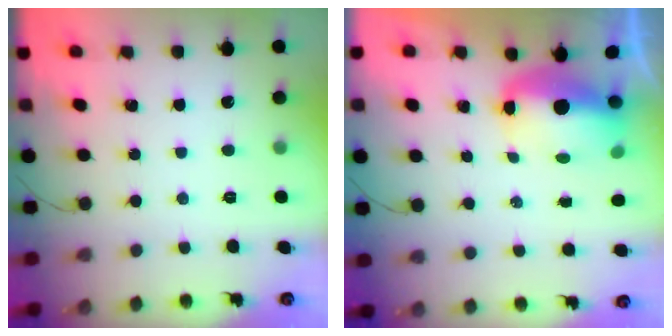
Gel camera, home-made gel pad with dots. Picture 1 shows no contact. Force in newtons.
{"total": 7.9, "press": 7.7, "slide": 1.8}